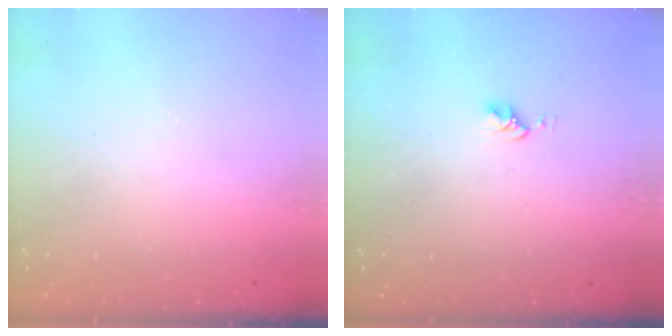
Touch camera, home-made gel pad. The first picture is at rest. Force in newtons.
{"total": 2.8, "press": 2.8, "slide": 0.4}